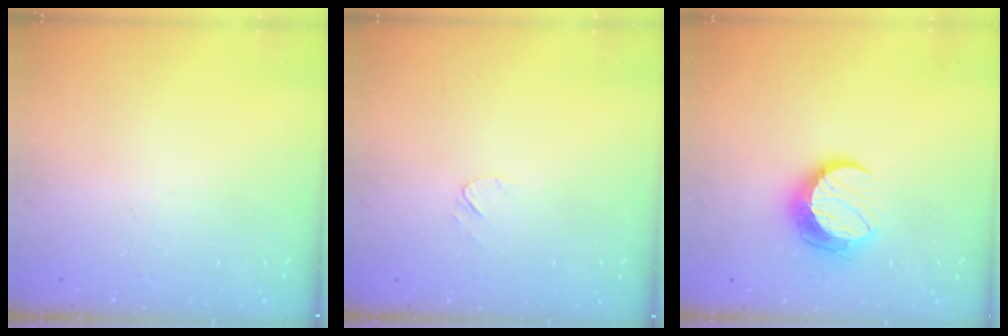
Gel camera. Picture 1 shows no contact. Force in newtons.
{"total": 3.5, "press": 3.5, "slide": 0.5}
{"total": 10.7, "press": 10.7, "slide": 0.5}